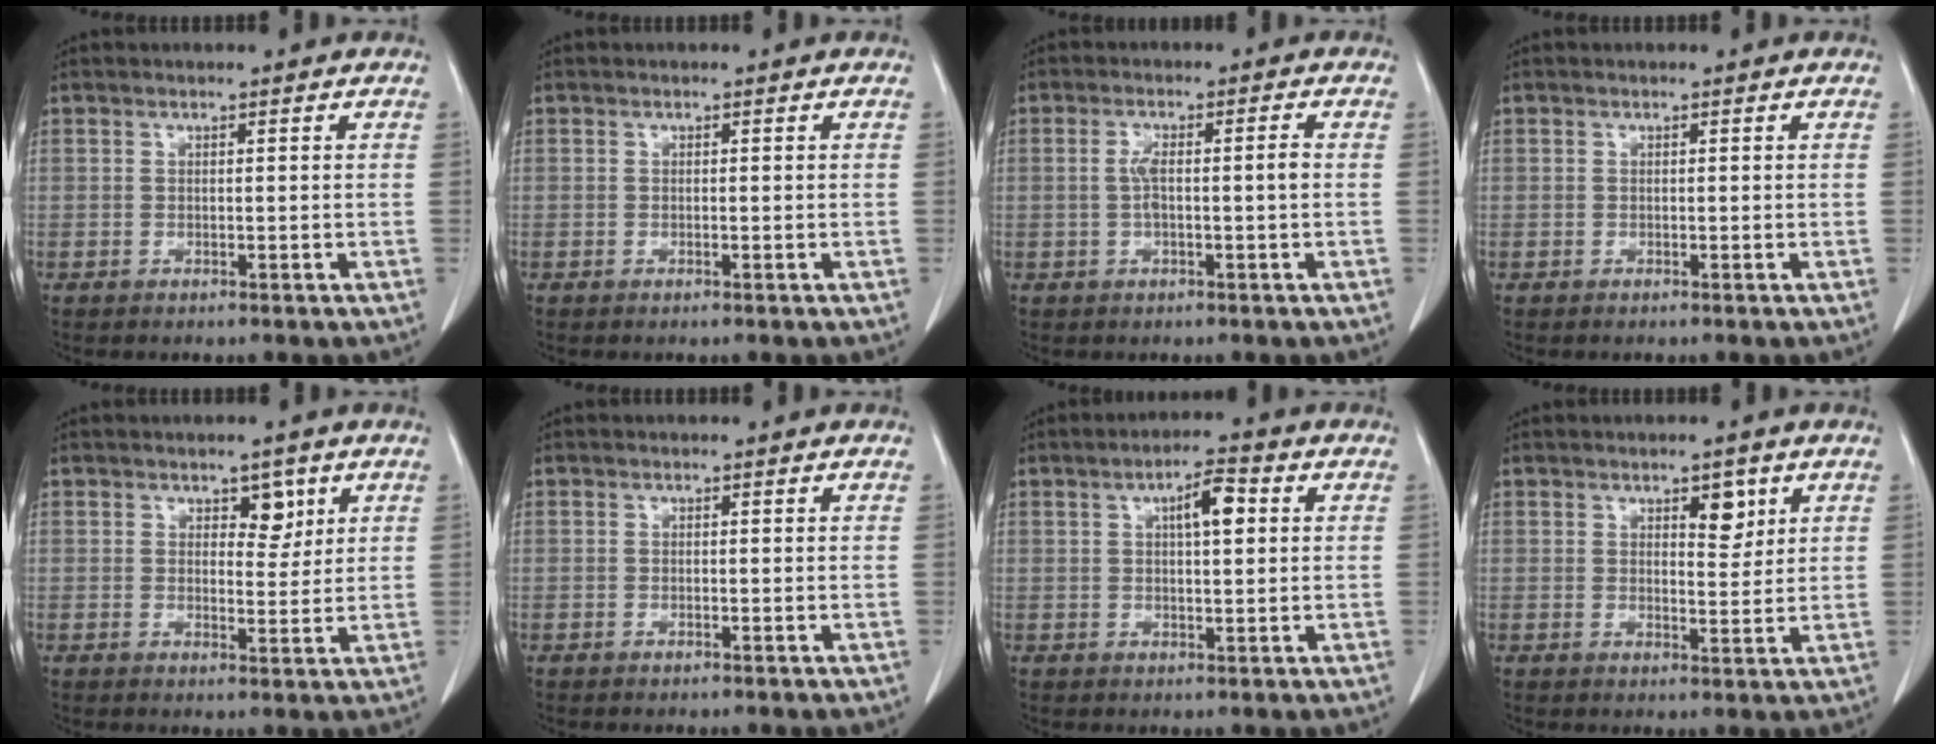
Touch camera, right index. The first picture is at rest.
{"total": 0.0}
{"total": 4.0, "force": [-0.3, 0.5, 3.9], "torque": [-0.081, 0.010, -0.003]}
{"total": 0.0}
{"total": 3.4, "force": [1.7, 1.9, 2.2], "torque": [-0.020, -0.001, 0.025]}
{"total": 0.0}
{"total": 5.2, "force": [1.5, 1.3, 4.8], "torque": [-0.080, 0.010, 0.024]}
{"total": 3.7, "force": [1.9, 1.5, 2.8], "torque": [-0.036, -0.005, 0.028]}